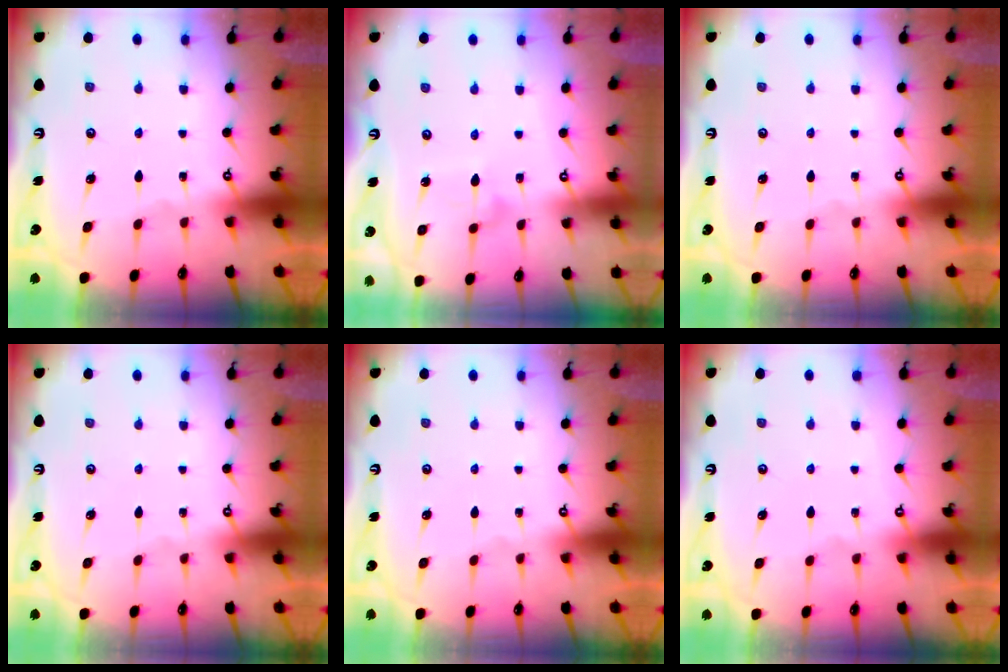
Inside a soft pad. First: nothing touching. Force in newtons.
{"total": 4.6, "press": 4.6, "slide": 0.4}
{"total": 0.0}
{"total": 0.0}
{"total": 0.0}
{"total": 3.9, "press": 3.9, "slide": 0.1}